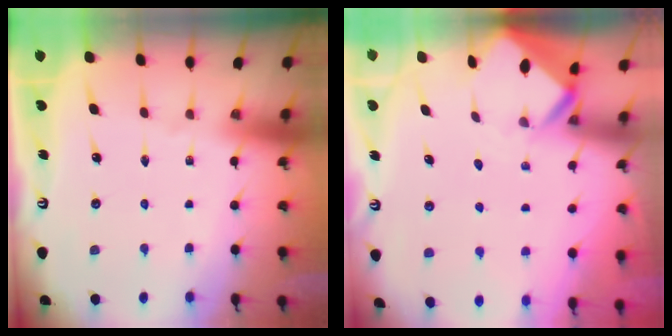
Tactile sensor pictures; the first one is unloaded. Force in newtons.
{"total": 2.7, "press": 2.7, "slide": 0.2}